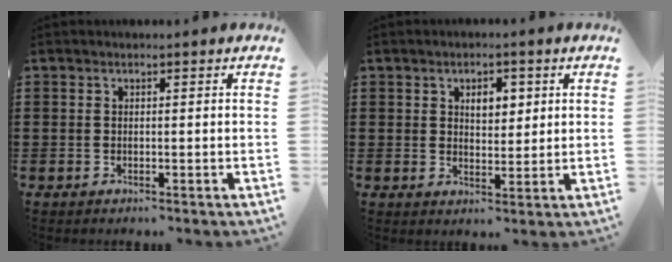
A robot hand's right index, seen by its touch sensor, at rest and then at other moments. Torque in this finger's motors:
{"motor_torque": [0.09, -0.01, 0.11, 0.06]}